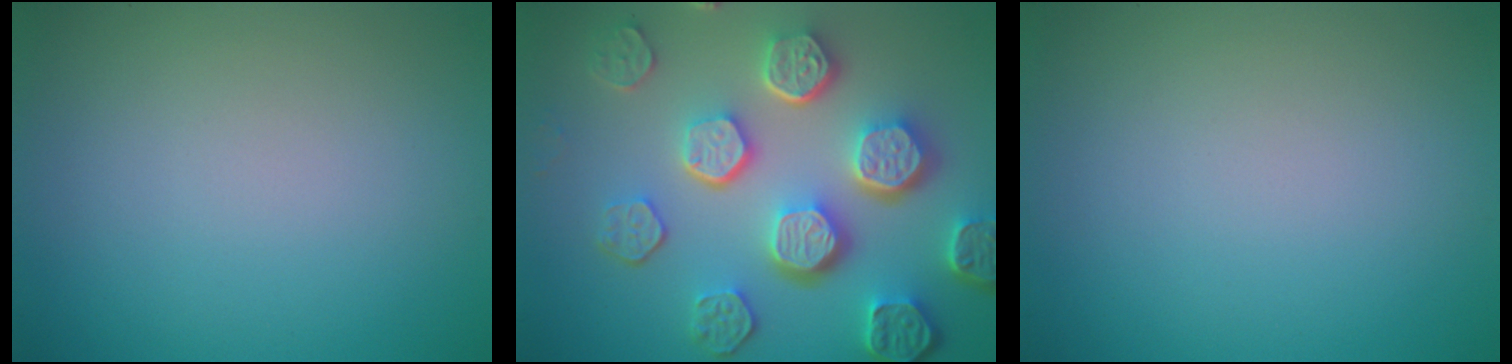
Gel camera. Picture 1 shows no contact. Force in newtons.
{"total": 8.4, "press": 6.1, "slide": 5.8}
{"total": 0.0}